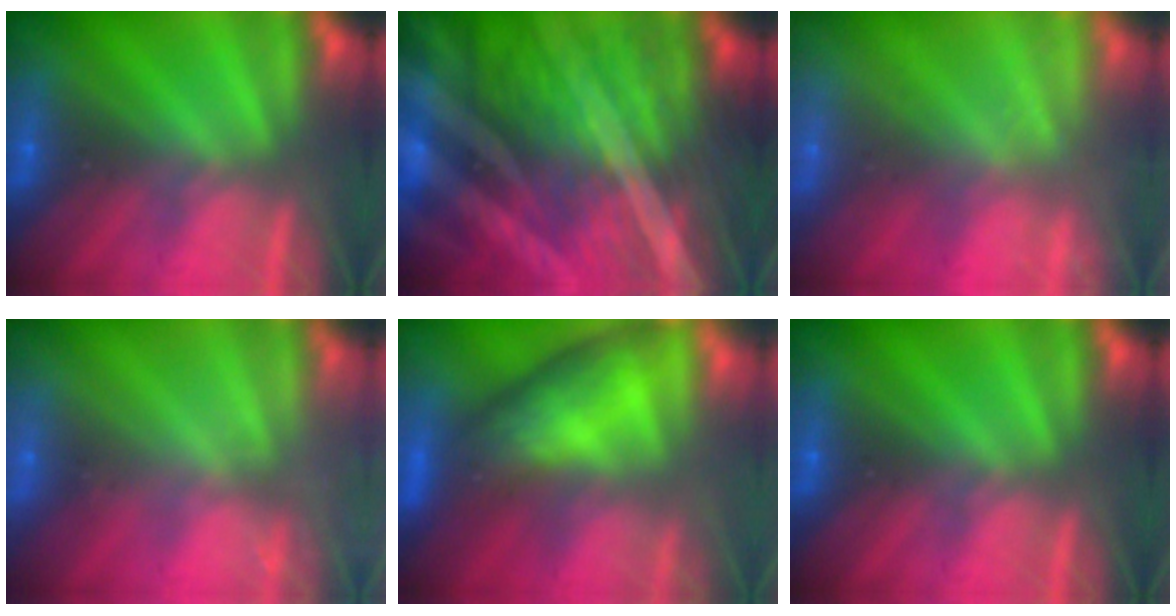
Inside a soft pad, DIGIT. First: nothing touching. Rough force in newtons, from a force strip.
{"total": 7.1}
{"total": 2.3}
{"total": 2.7}
{"total": 7.7}
{"total": 0.0}